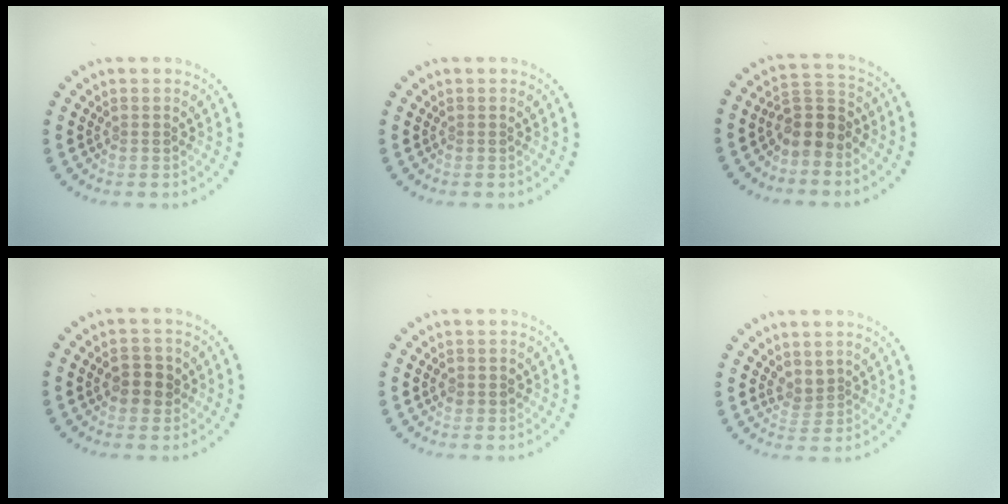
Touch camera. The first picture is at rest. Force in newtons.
{"total": 0.0}
{"total": 3.7, "press": 3.3, "slide": 1.6}
{"total": 2.3, "press": 2.2, "slide": 0.7}
{"total": 1.1, "press": 1.0, "slide": 0.4}
{"total": 1.8, "press": 1.2, "slide": 1.3}